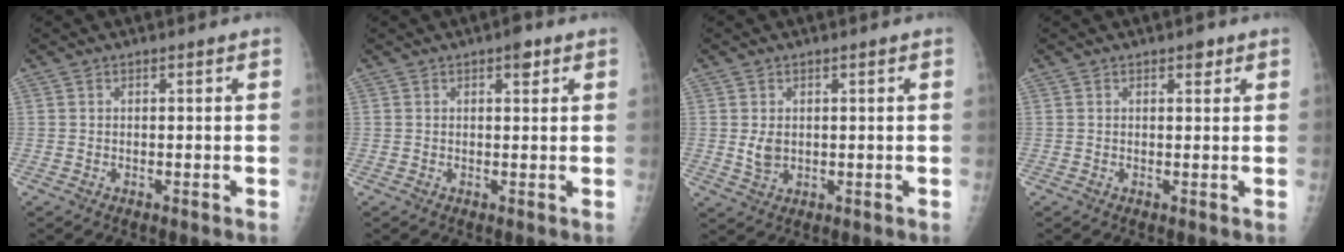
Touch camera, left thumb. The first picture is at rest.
{"total": 2.4, "force": [1.4, 1.0, 1.7], "torque": [-0.016, -0.004, 0.017]}
{"total": 3.0, "force": [0.4, 2.1, 2.0], "torque": [-0.030, -0.008, 0.015]}
{"total": 1.8, "force": [1.2, 0.9, 1.0], "torque": [-0.005, -0.005, 0.014]}